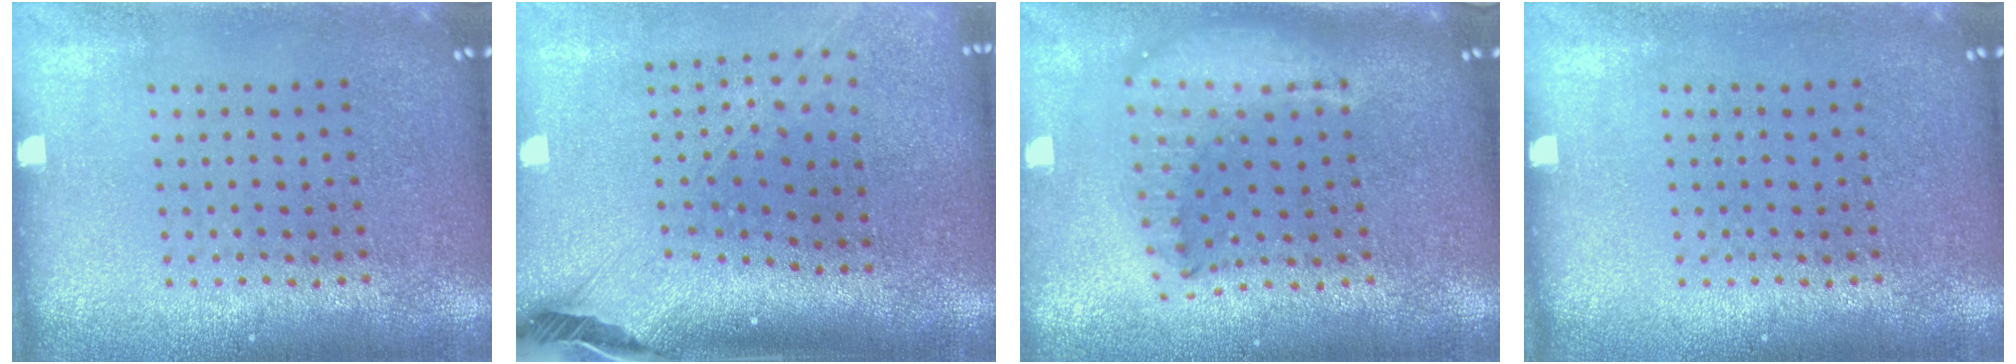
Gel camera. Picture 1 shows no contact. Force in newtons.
{"total": 2.7, "press": 2.0, "slide": 1.9}
{"total": 2.2, "press": 1.7, "slide": 1.4}
{"total": 0.0}